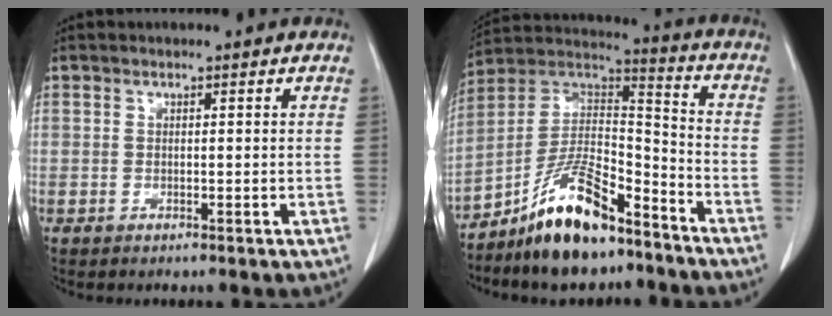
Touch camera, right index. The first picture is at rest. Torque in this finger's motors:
{"motor_torque": [1.11, -1.02, 0.66, 0.19]}